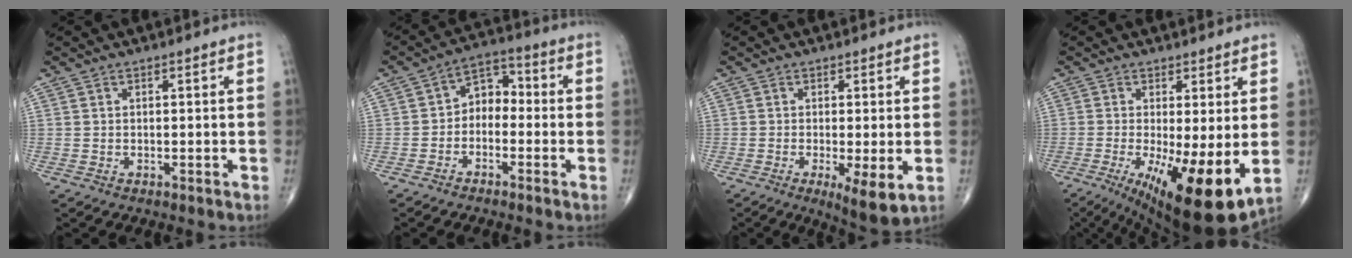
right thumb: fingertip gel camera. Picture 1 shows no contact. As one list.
[{"total": 6.2, "force": [-1.4, 4.5, 4.0], "torque": [-0.038, 0.037, -0.042]}, {"total": 6.6, "force": [-1.6, 1.6, 6.2], "torque": [-0.102, -0.022, -0.026]}, {"total": 14.9, "force": [-3.3, 3.9, 14.0], "torque": [-0.210, -0.025, -0.035]}]